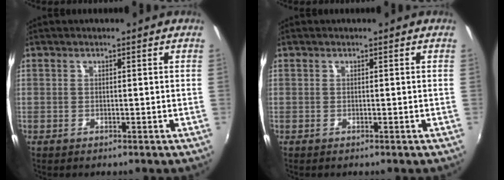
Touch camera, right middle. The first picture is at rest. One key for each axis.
{"total": 0.0}